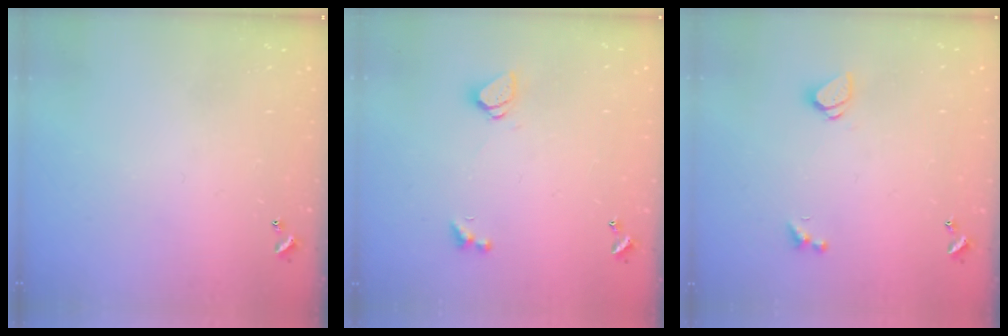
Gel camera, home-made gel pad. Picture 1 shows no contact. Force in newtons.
{"total": 1.6, "press": 1.6, "slide": 0.5}
{"total": 1.3, "press": 1.2, "slide": 0.4}